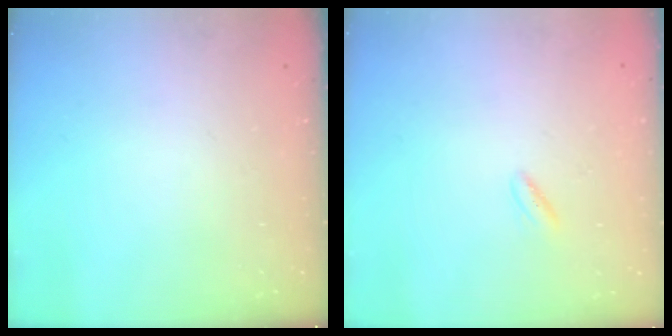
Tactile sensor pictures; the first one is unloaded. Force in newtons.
{"total": 2.0, "press": 1.9, "slide": 0.8}